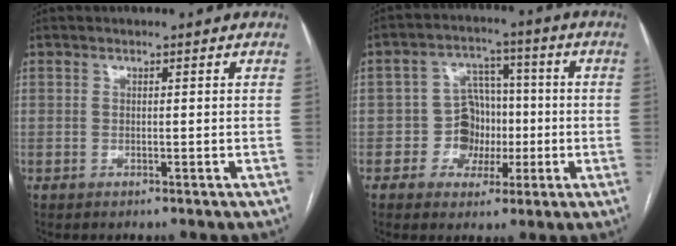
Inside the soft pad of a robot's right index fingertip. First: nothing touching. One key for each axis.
{"total": 7.2, "fx": -1.4, "fy": 6.4, "fz": 2.9, "tx": -0.044, "ty": 0.030, "tz": -0.020}